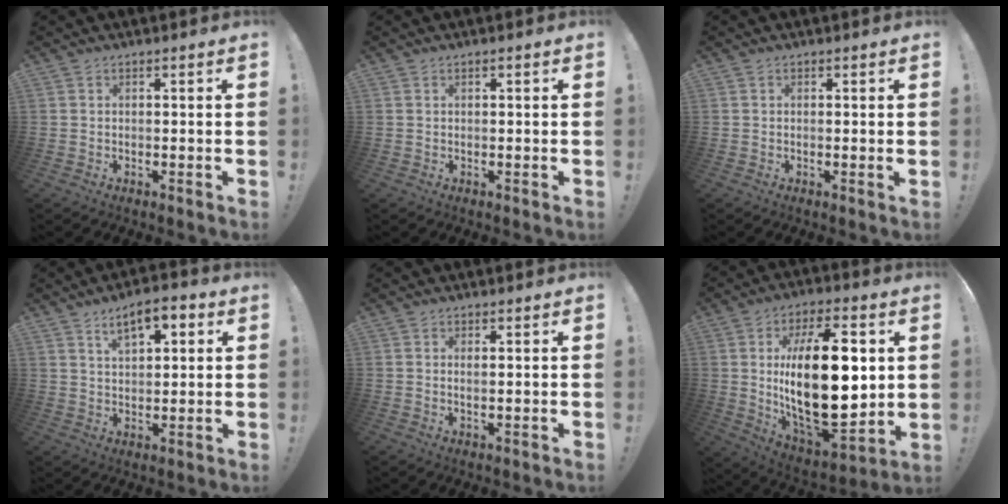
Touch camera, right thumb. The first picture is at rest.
{"total": 0.0}
{"total": 0.9, "force": [0.1, 0.1, 0.9], "torque": [-0.009, -0.003, -0.001]}
{"total": 8.3, "force": [4.2, 3.9, 6.0], "torque": [-0.082, -0.013, 0.070]}
{"total": 1.2, "force": [0.6, 0.0, 1.1], "torque": [-0.014, -0.003, 0.008]}
{"total": 29.8, "force": [3.2, 13.8, 26.2], "torque": [-0.480, -0.023, 0.058]}